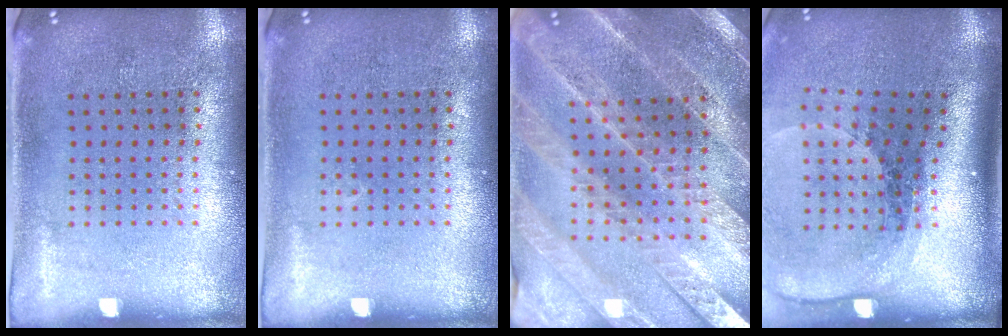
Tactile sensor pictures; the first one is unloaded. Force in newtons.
{"total": 0.0}
{"total": 2.8, "press": 2.8, "slide": 0.5}
{"total": 2.1, "press": 1.6, "slide": 1.3}